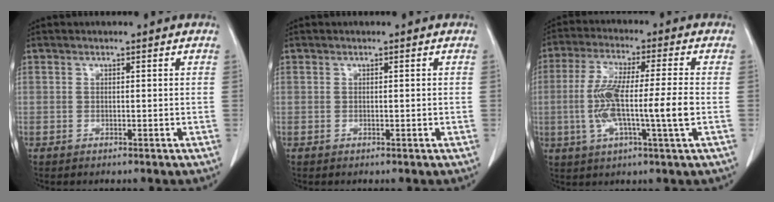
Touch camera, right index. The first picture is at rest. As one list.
[{"total": 0.0}, {"total": 11.9, "force": [-1.7, 0.3, 11.8], "torque": [-0.233, 0.001, -0.035]}]